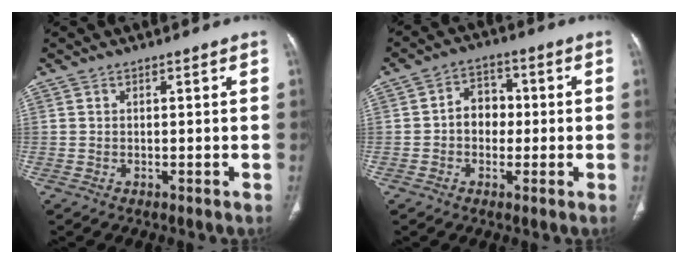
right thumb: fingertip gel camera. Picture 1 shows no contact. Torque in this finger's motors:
{"motor_torque": [0.81, 0.69, 0.46, -0.73, 0.24]}